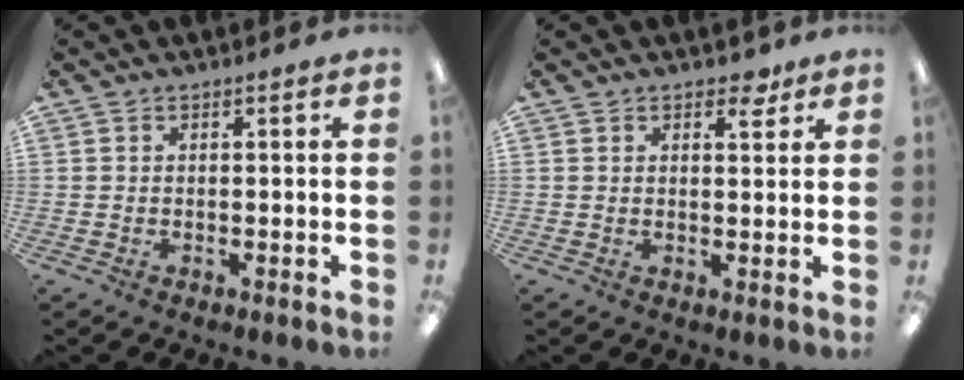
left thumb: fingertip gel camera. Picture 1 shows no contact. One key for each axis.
{"total": 3.8, "fx": 2.7, "fy": 2.0, "fz": 1.9, "tx": -0.009, "ty": -0.009, "tz": 0.042}